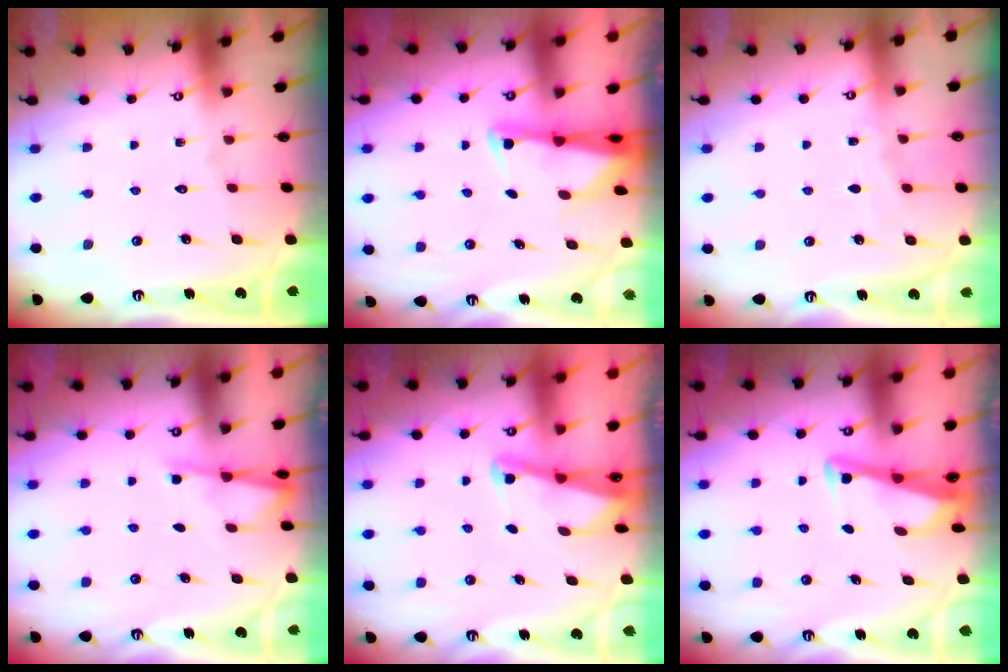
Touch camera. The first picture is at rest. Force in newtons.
{"total": 2.5, "press": 2.5, "slide": 0.5}
{"total": 3.0, "press": 3.0, "slide": 0.4}
{"total": 2.9, "press": 2.9, "slide": 0.5}
{"total": 2.1, "press": 2.1, "slide": 0.3}
{"total": 3.3, "press": 3.3, "slide": 0.4}